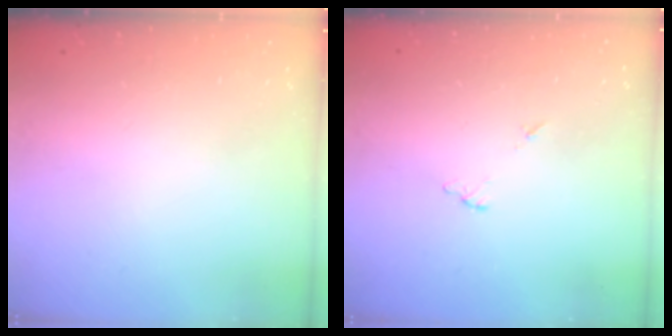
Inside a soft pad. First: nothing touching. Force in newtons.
{"total": 5.6, "press": 5.6, "slide": 0.3}